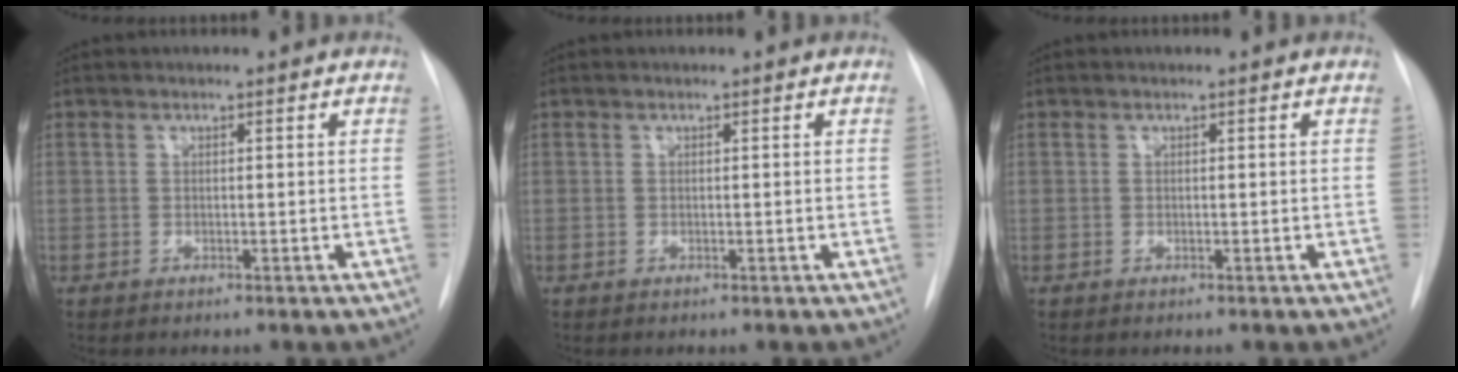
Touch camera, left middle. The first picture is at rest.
{"total": 0.0}
{"total": 0.0}